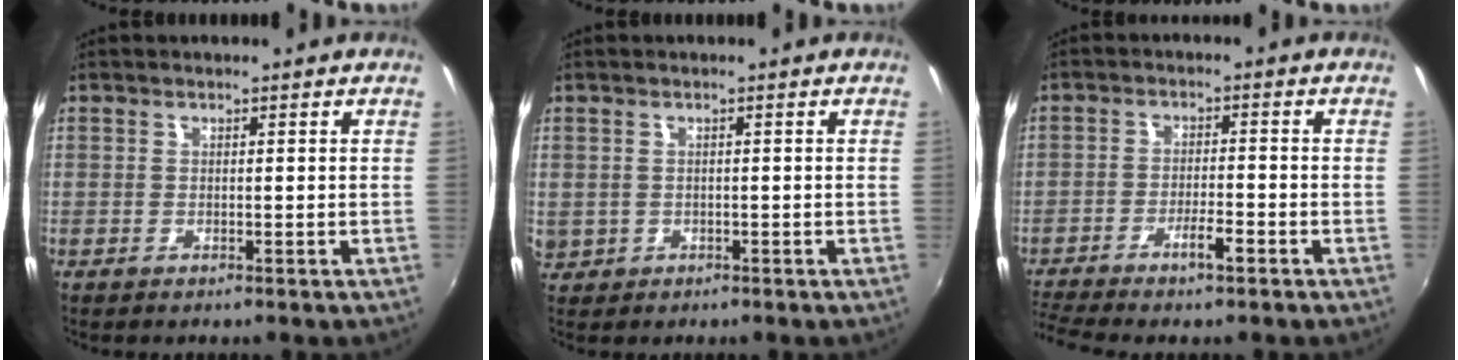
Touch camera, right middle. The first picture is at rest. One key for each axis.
{"total": 2.8, "fx": -0.2, "fy": 2.6, "fz": 1.0, "tx": -0.023, "ty": -0.002, "tz": 0.004}
{"total": 6.5, "fx": -4.9, "fy": 0.0, "fz": 4.3, "tx": -0.097, "ty": -0.007, "tz": -0.091}